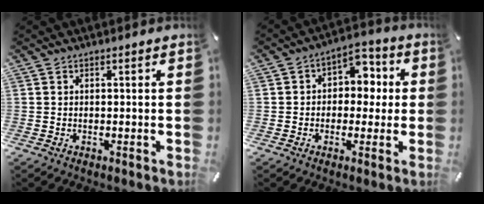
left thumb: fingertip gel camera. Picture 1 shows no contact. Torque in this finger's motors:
{"motor_torque": [-0.13, 0.07, 0.04, 0.07, -0.02]}